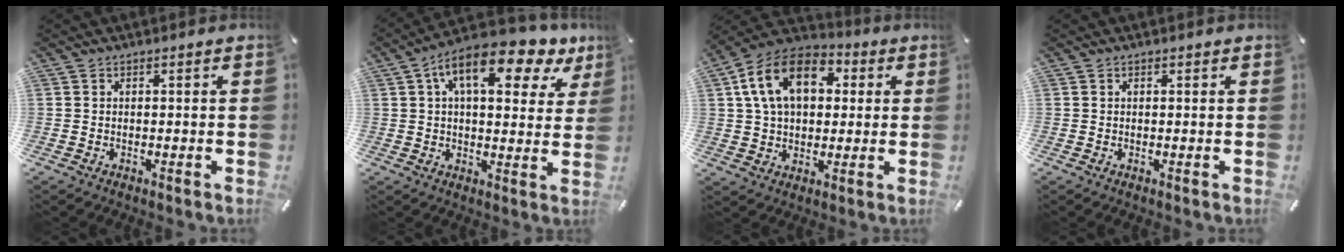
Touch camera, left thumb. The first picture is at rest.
{"total": 13.9, "force": [7.1, 6.0, 10.3], "torque": [-0.161, -0.025, 0.115]}
{"total": 15.3, "force": [4.3, 10.8, 9.9], "torque": [-0.199, 0.011, 0.077]}
{"total": 0.0}